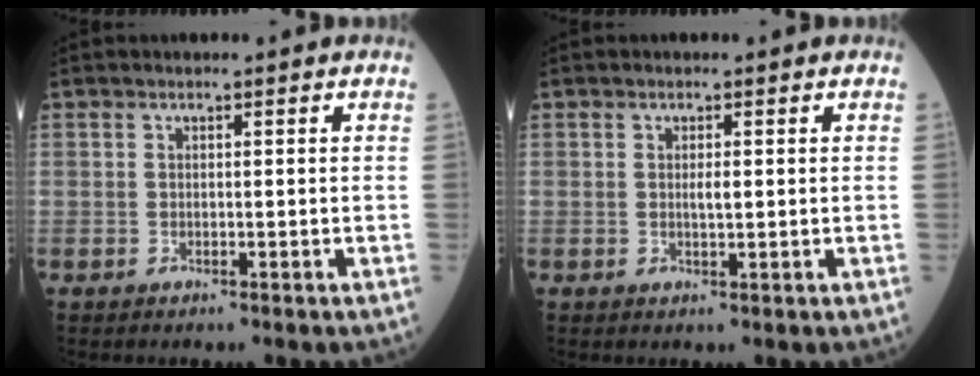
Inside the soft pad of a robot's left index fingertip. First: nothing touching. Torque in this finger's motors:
{"motor_torque": [0.12, 0.01, 0.01, 0.01]}